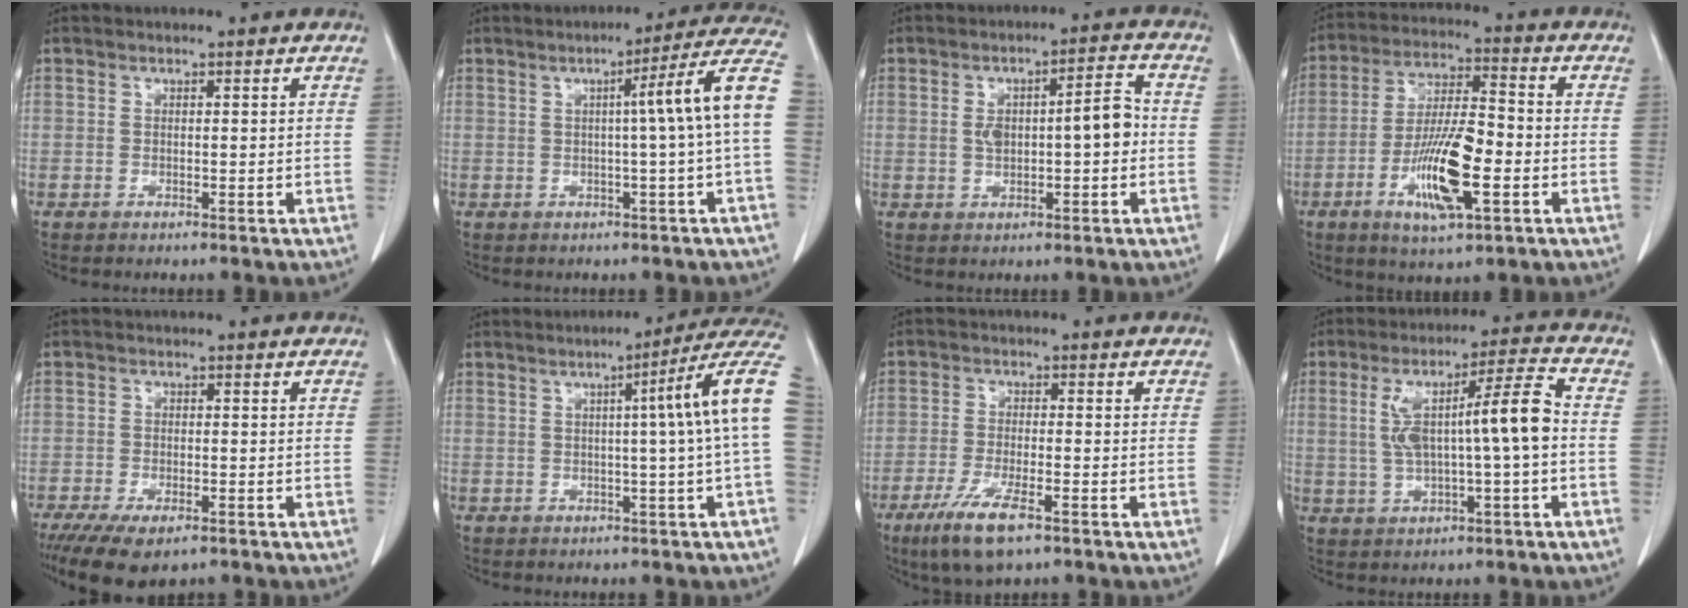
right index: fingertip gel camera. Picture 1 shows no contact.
{"total": 10.4, "force": [0.4, -1.8, 10.2], "torque": [-0.122, 0.022, 0.000]}
{"total": 7.5, "force": [0.0, 2.2, 7.1], "torque": [-0.120, 0.027, 0.004]}
{"total": 12.8, "force": [-4.2, 2.7, 11.8], "torque": [-0.226, -0.007, -0.072]}
{"total": 8.4, "force": [-5.8, 3.1, 5.2], "torque": [-0.084, -0.014, -0.090]}
{"total": 11.0, "force": [1.4, -1.9, 10.8], "torque": [-0.121, 0.023, 0.009]}
{"total": 8.0, "force": [-4.8, 1.5, 6.1], "torque": [-0.122, -0.018, -0.084]}
{"total": 11.1, "force": [0.3, 0.8, 11.0], "torque": [-0.197, 0.027, 0.008]}